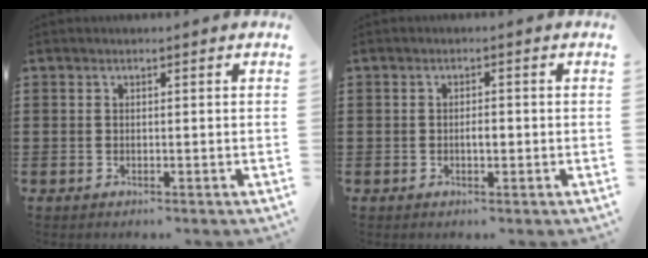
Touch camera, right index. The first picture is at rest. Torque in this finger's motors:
{"motor_torque": [0.37, -0.30, 0.03, 0.04]}